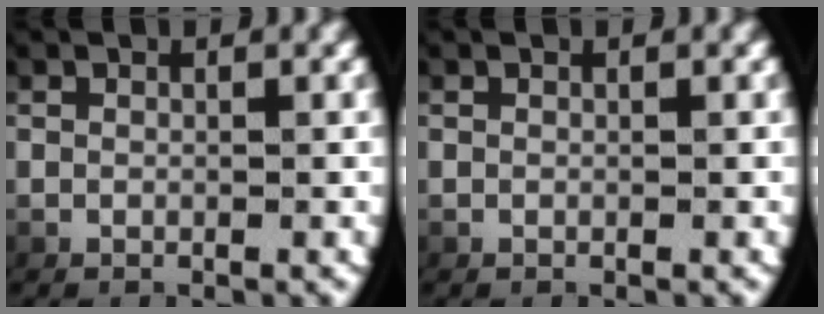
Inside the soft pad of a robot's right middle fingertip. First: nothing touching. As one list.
[{"total": 0.0}]